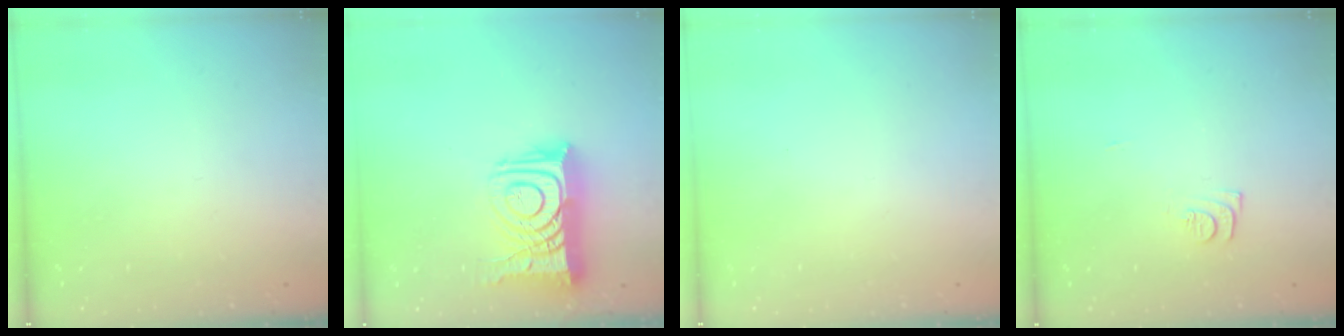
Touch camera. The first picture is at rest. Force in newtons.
{"total": 15.5, "press": 15.4, "slide": 1.5}
{"total": 1.7, "press": 1.6, "slide": 0.1}
{"total": 7.0, "press": 7.0, "slide": 0.6}